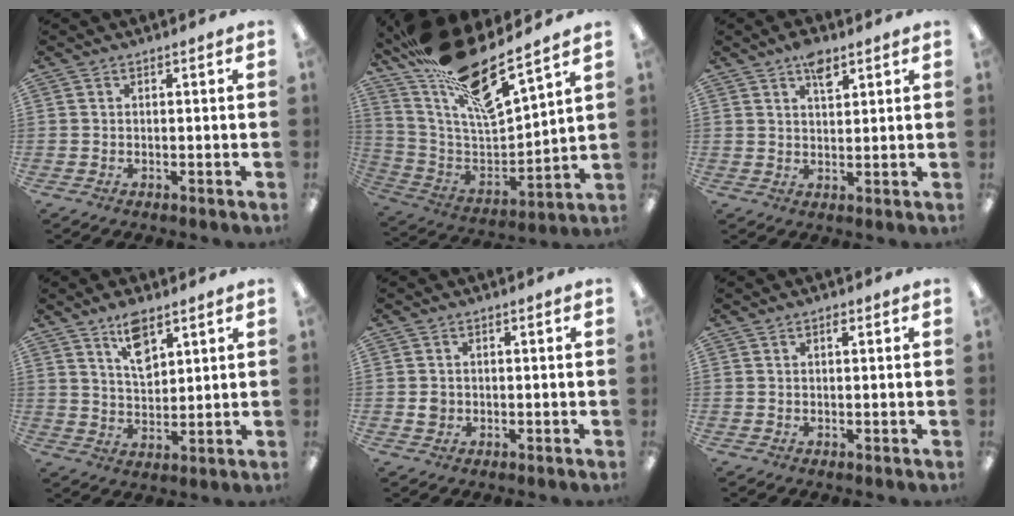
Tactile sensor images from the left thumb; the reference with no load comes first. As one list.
[{"total": 22.6, "force": [17.8, 5.1, 13.0], "torque": [-0.239, -0.122, 0.301]}, {"total": 5.2, "force": [3.3, 2.4, 3.1], "torque": [-0.045, -0.008, 0.056]}, {"total": 8.5, "force": [5.5, 4.3, 4.8], "torque": [-0.069, -0.024, 0.094]}, {"total": 1.9, "force": [0.0, 1.8, 0.6], "torque": [-0.005, 0.002, -0.005]}, {"total": 1.2, "force": [0.7, 0.6, 0.8], "torque": [-0.008, 0.000, 0.011]}]